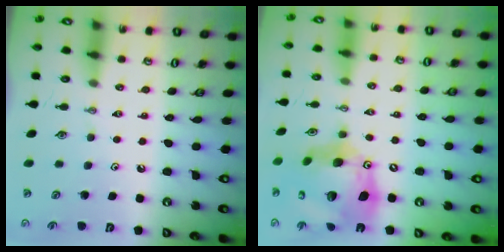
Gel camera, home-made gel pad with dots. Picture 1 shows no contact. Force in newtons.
{"total": 22.0, "press": 21.8, "slide": 2.4}